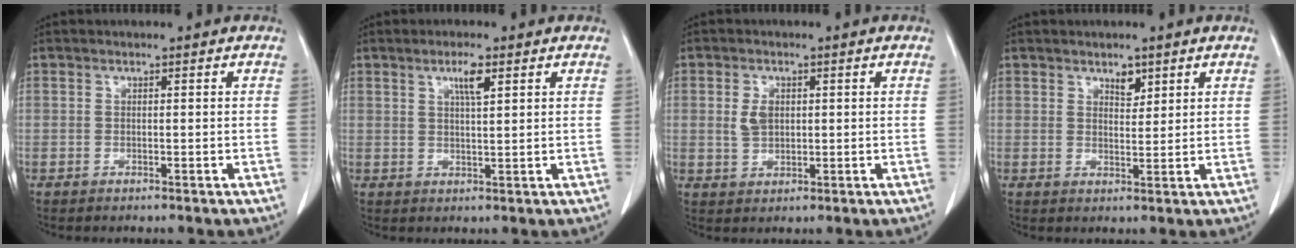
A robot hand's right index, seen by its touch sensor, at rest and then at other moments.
{"total": 3.3, "force": [1.7, 0.3, 2.8], "torque": [-0.052, -0.002, 0.029]}
{"total": 3.2, "force": [0.6, 2.1, 2.4], "torque": [-0.048, 0.004, 0.016]}
{"total": 2.4, "force": [1.7, 1.2, 1.3], "torque": [-0.020, -0.006, 0.029]}